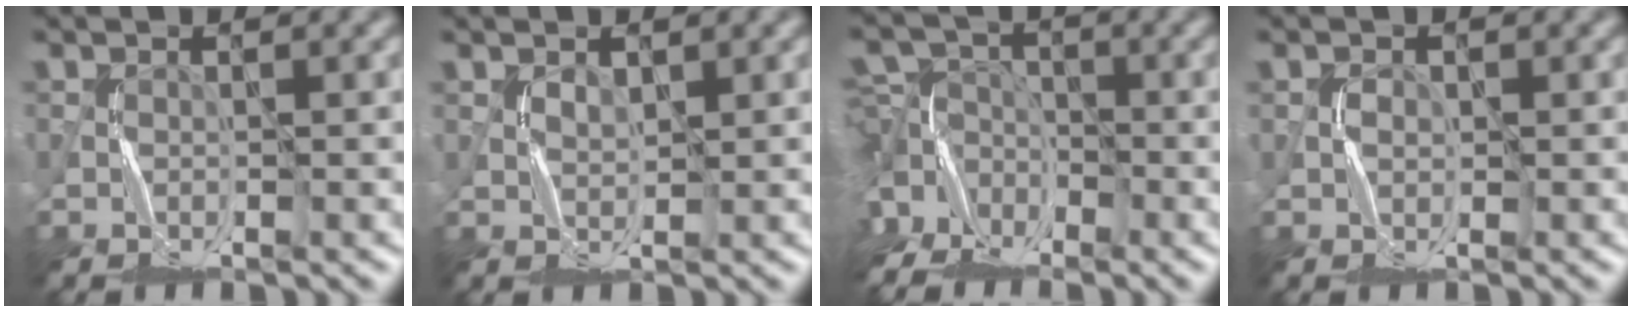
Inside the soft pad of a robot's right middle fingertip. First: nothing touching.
{"total": 1.1, "force": [0.7, 0.6, 0.5], "torque": [-0.011, -0.002, 0.018]}
{"total": 8.6, "force": [-3.7, 7.0, 3.2], "torque": [-0.065, -0.003, -0.090]}
{"total": 0.8, "force": [-0.1, 0.7, 0.2], "torque": [0.000, 0.000, 0.000]}